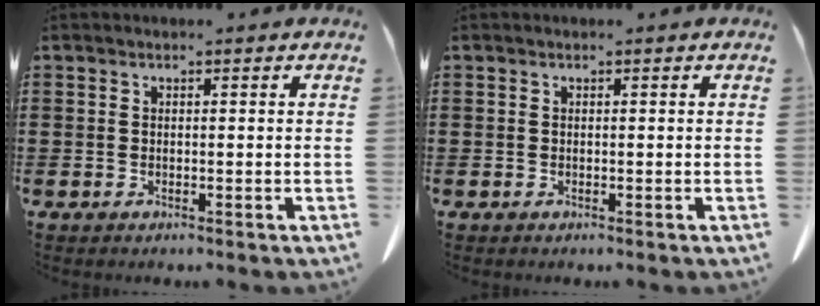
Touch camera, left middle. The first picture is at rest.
{"total": 0.0}